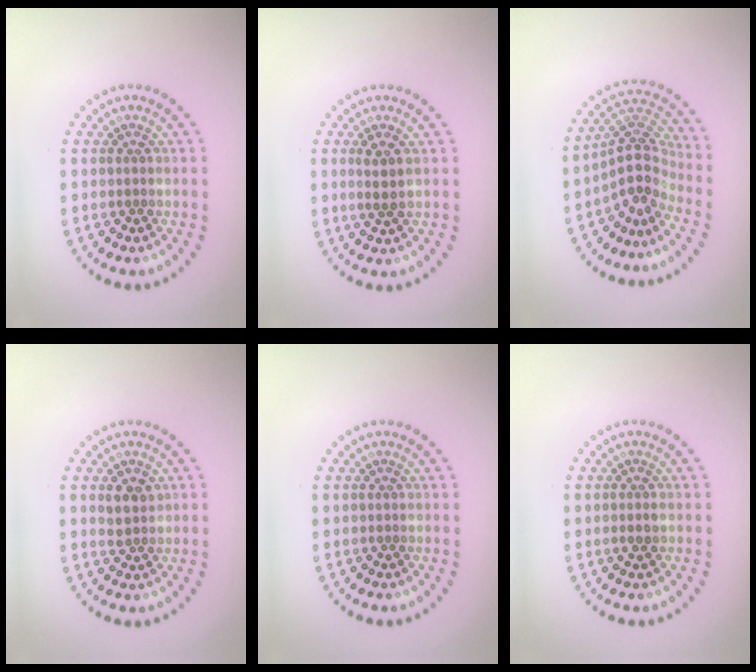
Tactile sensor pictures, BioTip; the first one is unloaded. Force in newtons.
{"total": 1.9, "press": 1.4, "slide": 1.2}
{"total": 3.8, "press": 2.7, "slide": 2.7}
{"total": 1.8, "press": 1.7, "slide": 0.6}
{"total": 0.0}
{"total": 0.8, "press": 0.7, "slide": 0.3}